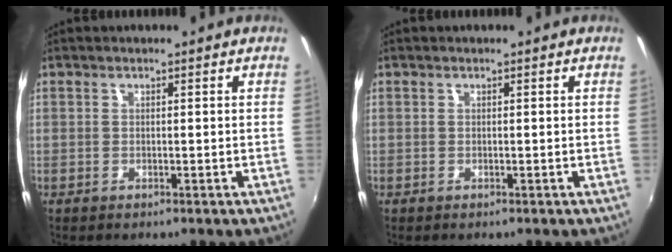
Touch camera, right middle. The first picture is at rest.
{"total": 0.0}